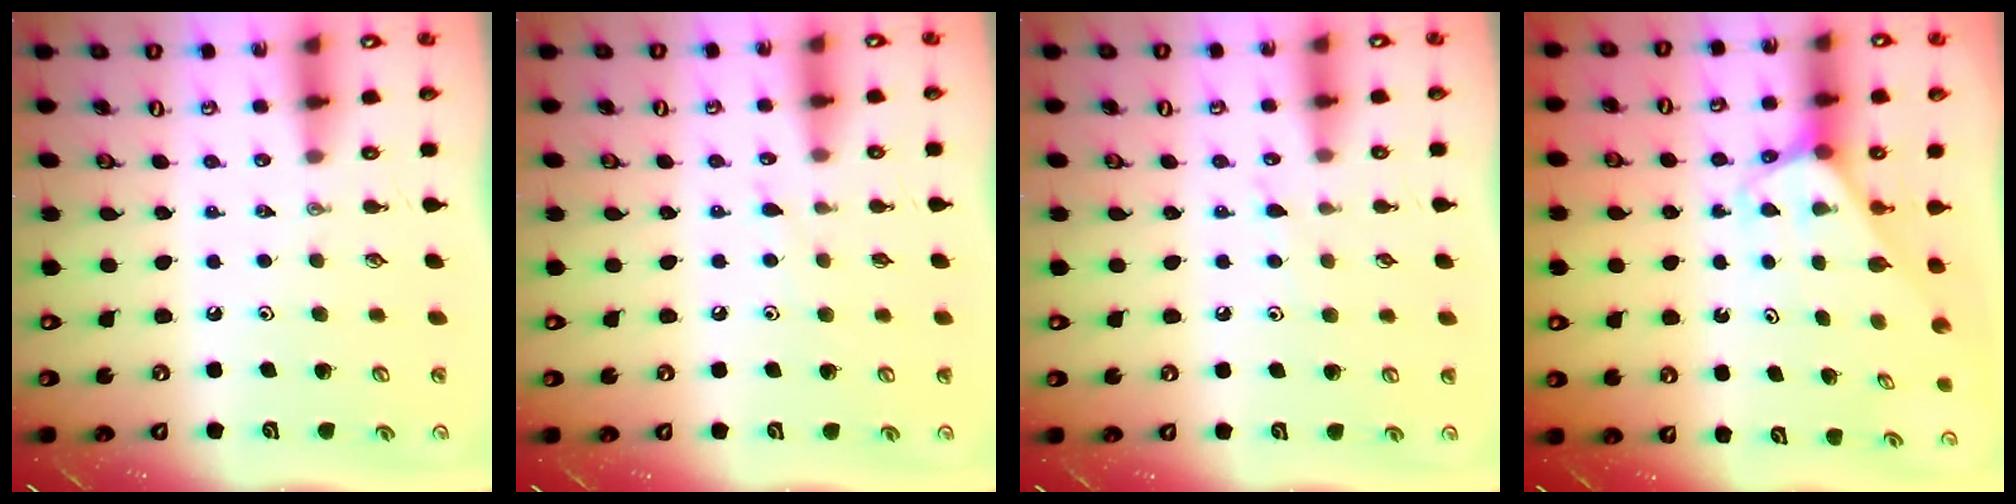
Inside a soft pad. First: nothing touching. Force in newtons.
{"total": 5.0, "press": 5.0, "slide": 0.5}
{"total": 6.5, "press": 6.5, "slide": 0.6}
{"total": 2.7, "press": 2.7, "slide": 0.2}